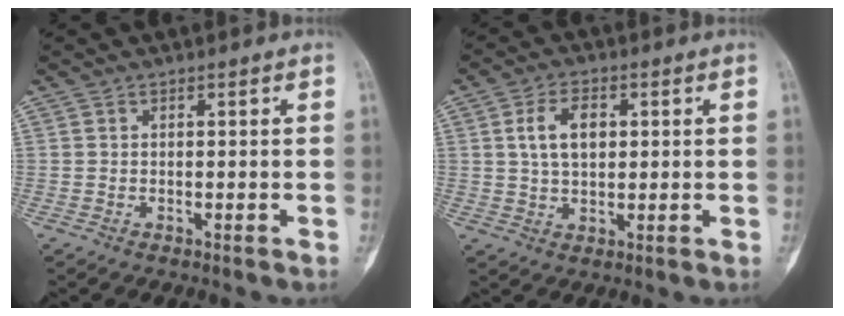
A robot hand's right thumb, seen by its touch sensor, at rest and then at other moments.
{"total": 6.9, "force": [1.6, 4.2, 5.3], "torque": [-0.086, 0.002, 0.028]}